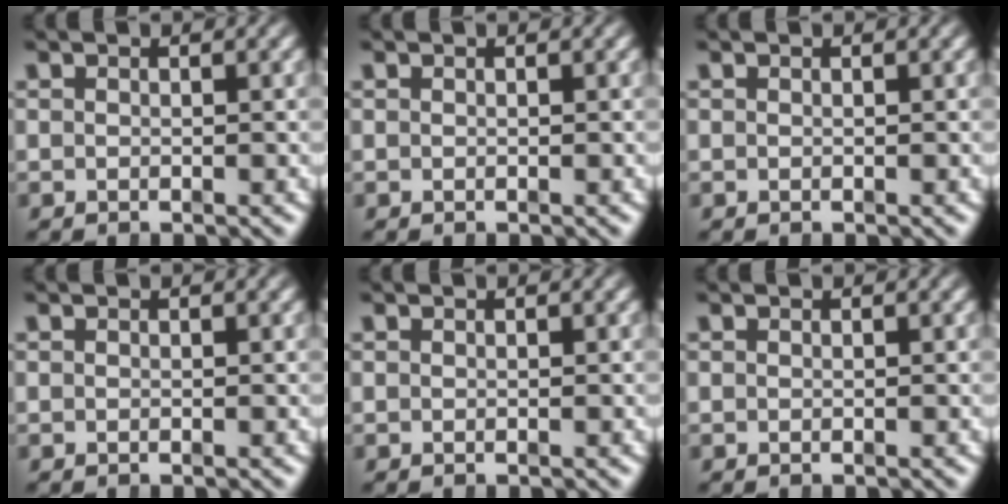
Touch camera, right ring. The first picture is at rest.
{"total": 0.0}
{"total": 0.0}
{"total": 0.0}
{"total": 0.0}
{"total": 0.0}